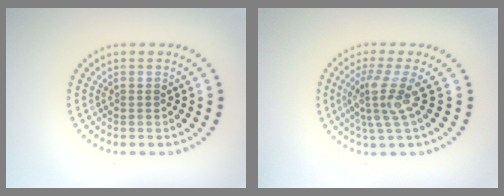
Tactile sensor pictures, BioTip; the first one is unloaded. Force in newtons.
{"total": 3.5, "press": 2.5, "slide": 2.4}